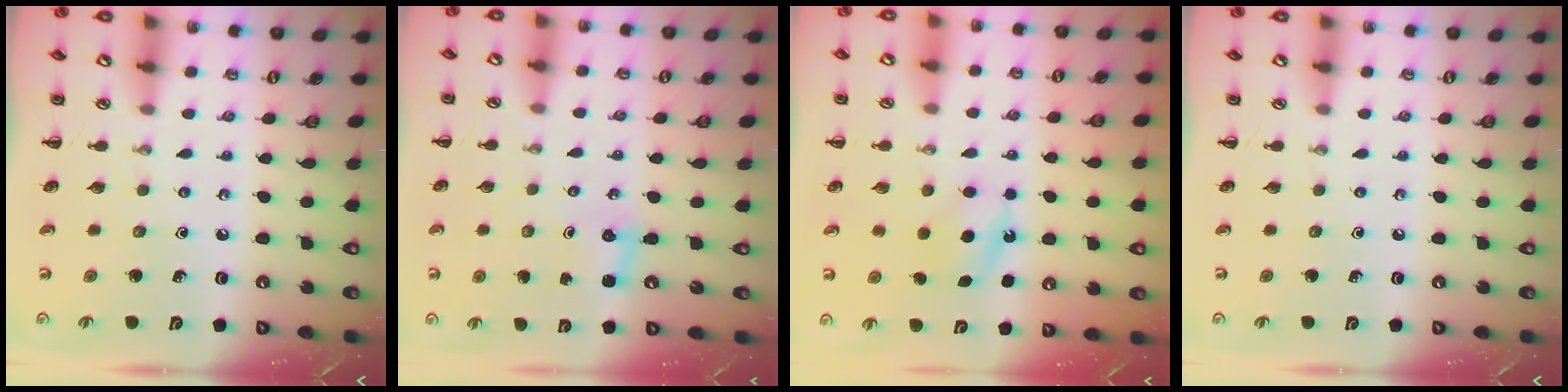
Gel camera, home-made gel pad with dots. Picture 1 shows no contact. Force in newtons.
{"total": 1.8, "press": 1.7, "slide": 0.5}
{"total": 5.2, "press": 5.0, "slide": 1.4}
{"total": 0.0}